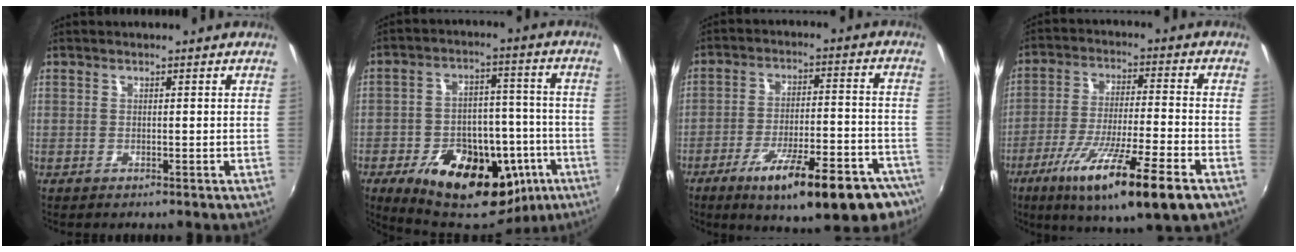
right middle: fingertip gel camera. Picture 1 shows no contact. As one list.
[{"total": 23.8, "force": [-11.9, 13.6, 15.4], "torque": [-0.269, 0.005, -0.152]}, {"total": 21.6, "force": [-14.2, 5.1, 15.5], "torque": [-0.238, -0.034, -0.194]}, {"total": 18.6, "force": [-10.4, 1.9, 15.3], "torque": [-0.277, -0.053, -0.176]}]